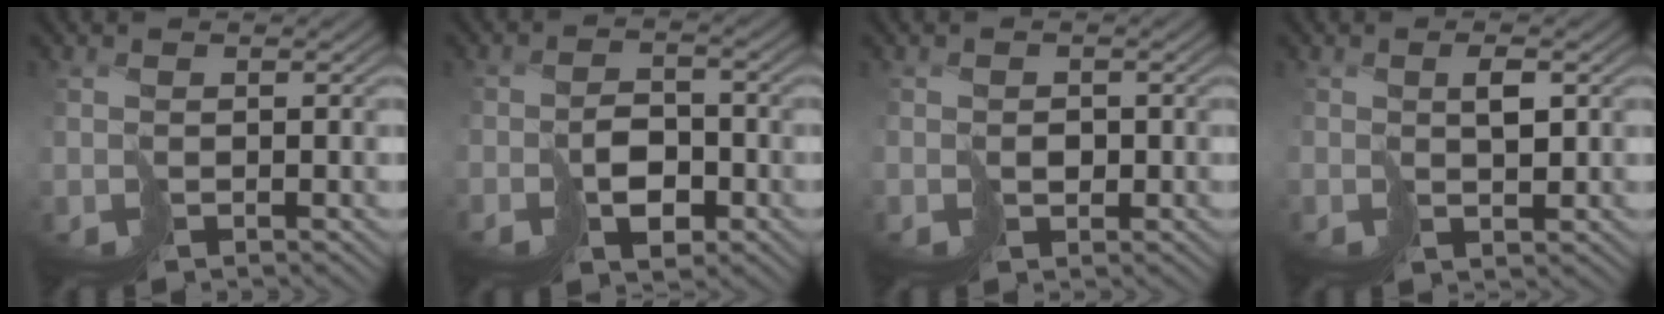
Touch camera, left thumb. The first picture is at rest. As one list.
[{"total": 2.9, "force": [-1.2, 2.0, 1.7], "torque": [-0.015, 0.006, -0.022]}, {"total": 0.9, "force": [0.1, 0.9, -0.1], "torque": [0.013, 0.002, 0.006]}, {"total": 1.7, "force": [1.4, -0.1, 0.8], "torque": [-0.010, 0.010, 0.033]}]